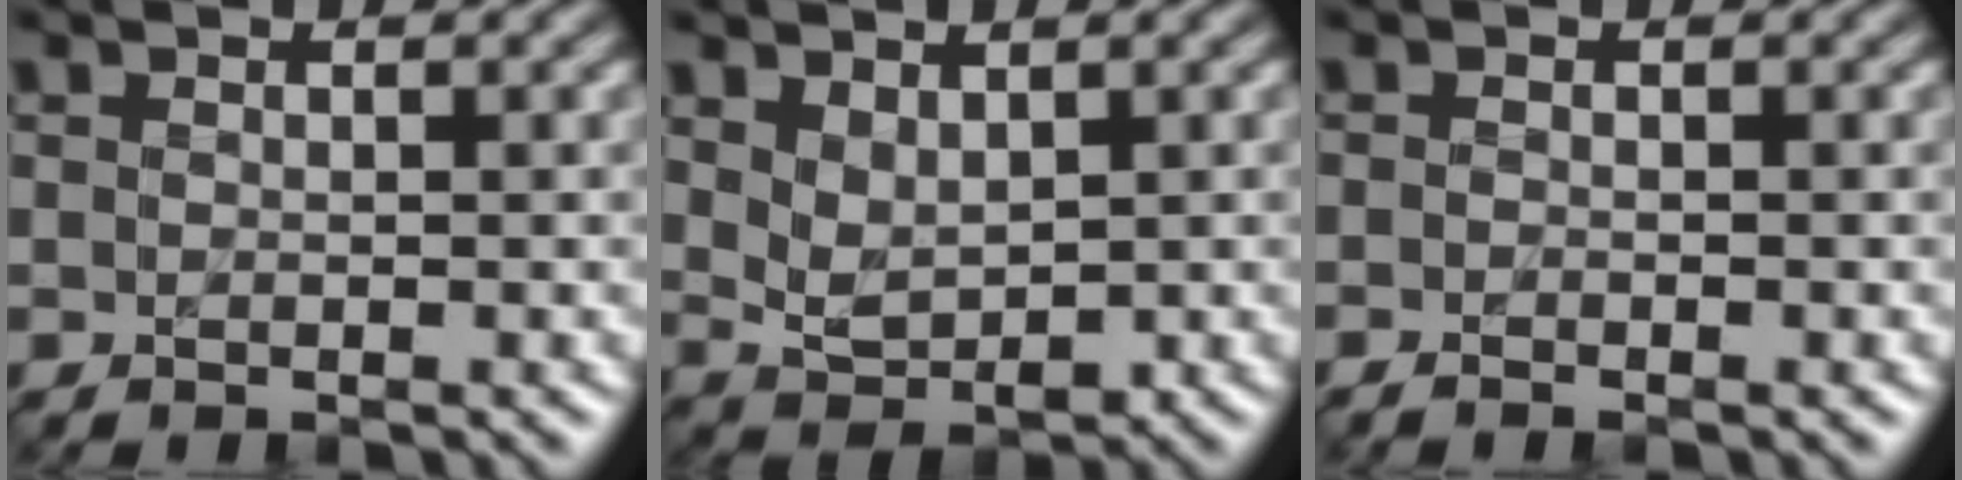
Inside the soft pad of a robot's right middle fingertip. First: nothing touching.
{"total": 2.8, "force": [1.3, 1.6, 1.9], "torque": [-0.041, -0.005, 0.030]}
{"total": 0.7, "force": [-0.5, 0.1, 0.4], "torque": [-0.005, -0.001, -0.010]}